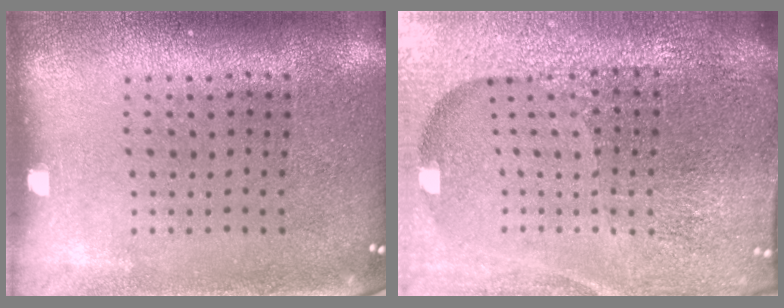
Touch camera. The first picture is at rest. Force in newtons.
{"total": 6.1, "press": 5.4, "slide": 2.8}